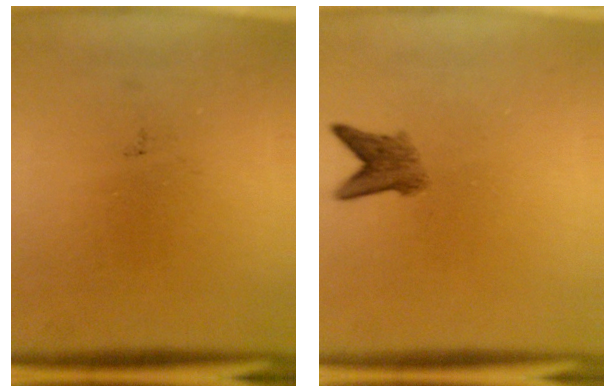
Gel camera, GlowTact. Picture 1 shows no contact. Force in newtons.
{"total": 3.0}